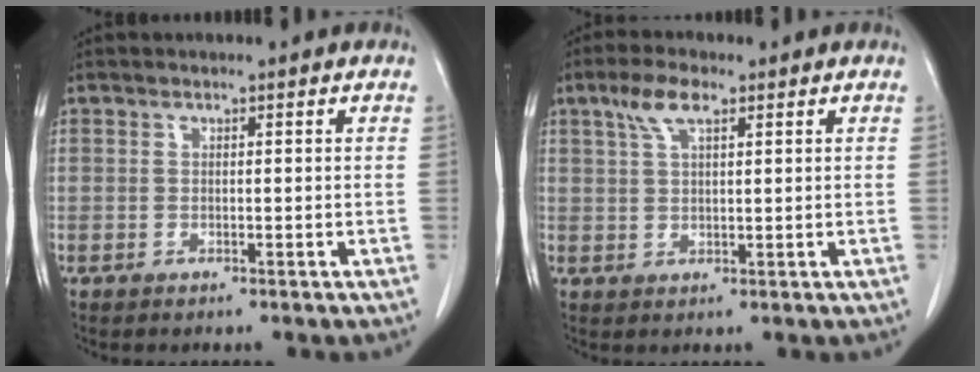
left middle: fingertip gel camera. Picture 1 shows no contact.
{"total": 4.6, "force": [2.7, 1.4, 3.5], "torque": [-0.079, 0.010, 0.056]}